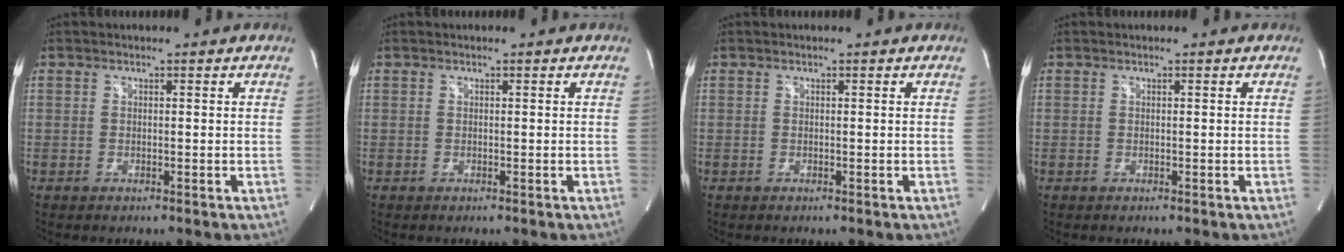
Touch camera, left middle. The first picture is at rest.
{"total": 0.0}
{"total": 0.0}
{"total": 0.0}